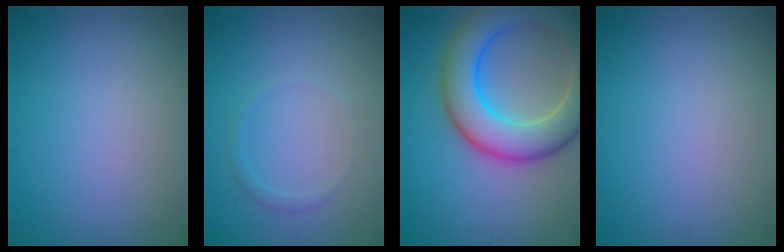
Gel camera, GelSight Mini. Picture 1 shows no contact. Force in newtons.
{"total": 0.8, "press": 0.8, "slide": 0.1}
{"total": 9.2, "press": 9.2, "slide": 0.6}
{"total": 0.0}